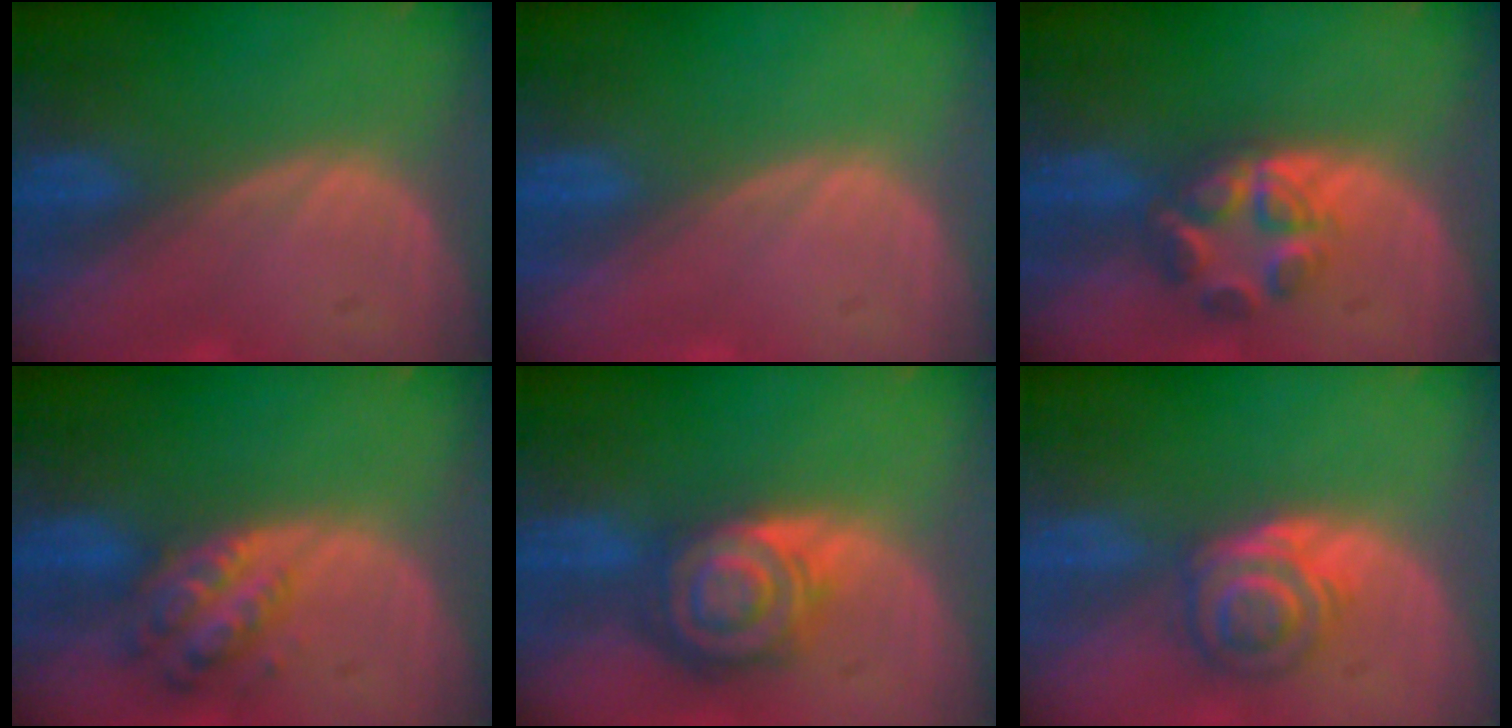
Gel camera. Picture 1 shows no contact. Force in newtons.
{"total": 0.0}
{"total": 5.9, "press": 5.4, "slide": 2.2}
{"total": 6.0, "press": 5.4, "slide": 2.6}
{"total": 8.6, "press": 7.4, "slide": 4.4}
{"total": 5.5, "press": 5.2, "slide": 1.8}